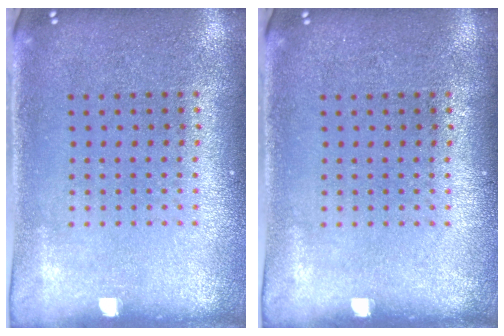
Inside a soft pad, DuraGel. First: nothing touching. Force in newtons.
{"total": 0.0}